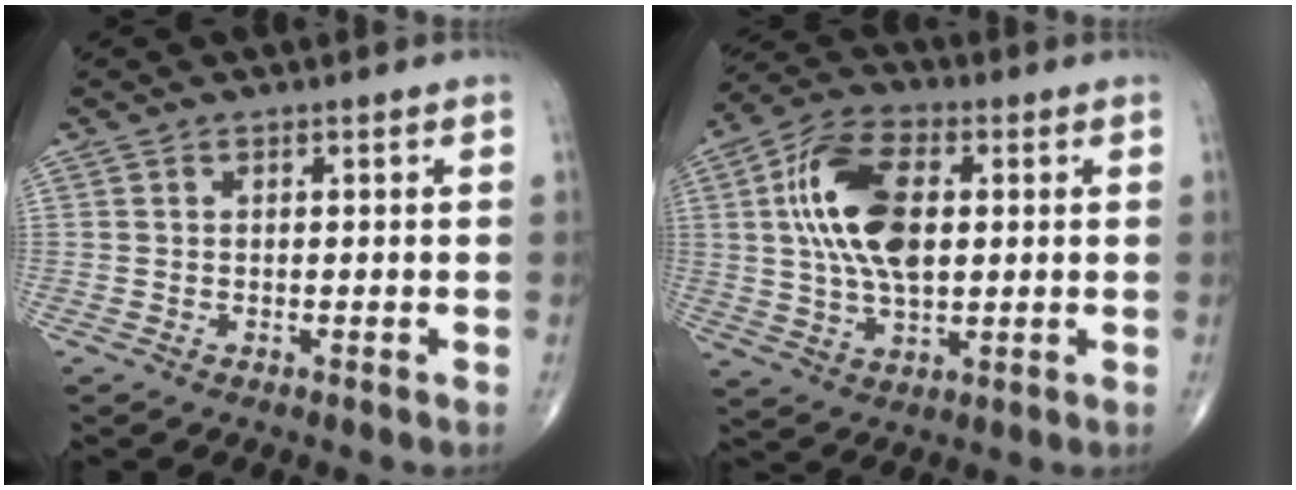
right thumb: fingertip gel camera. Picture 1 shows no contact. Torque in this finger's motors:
{"motor_torque": [2.44, 2.56, 1.68, 0.15, 0.19]}